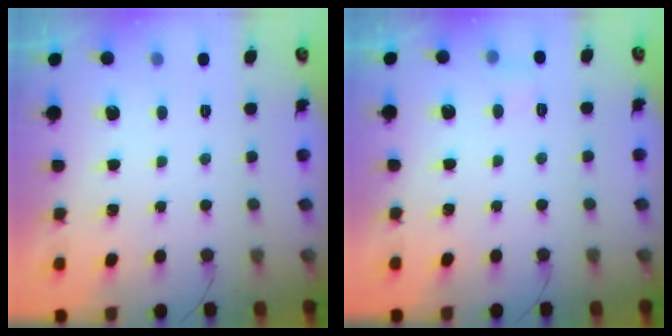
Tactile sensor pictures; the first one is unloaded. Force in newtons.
{"total": 3.5, "press": 3.3, "slide": 1.2}